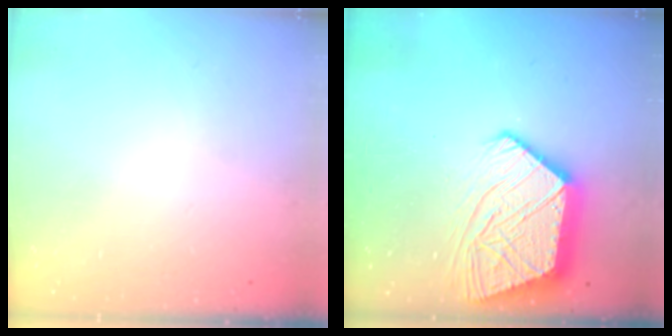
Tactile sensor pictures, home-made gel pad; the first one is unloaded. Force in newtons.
{"total": 18.2, "press": 18.1, "slide": 1.6}